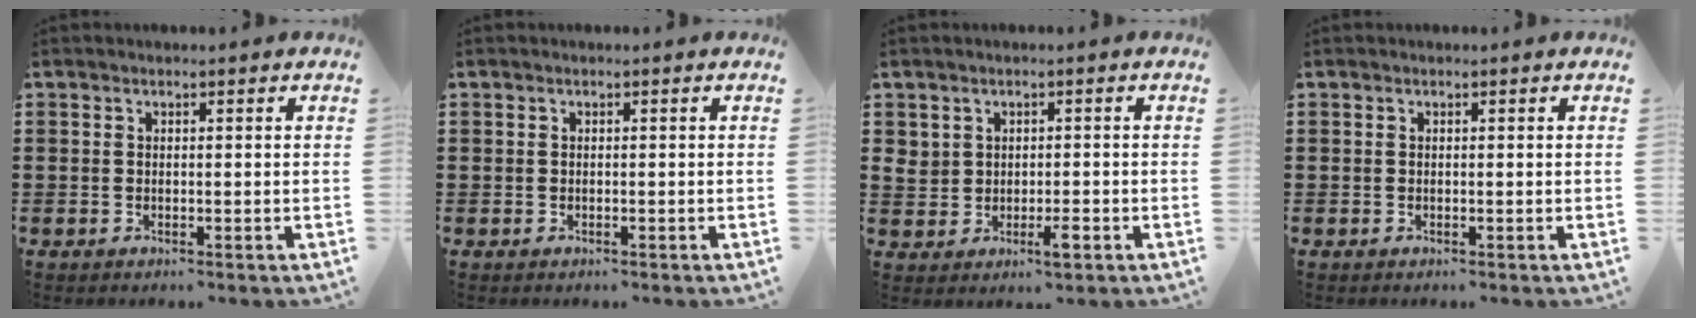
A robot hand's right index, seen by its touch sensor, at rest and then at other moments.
{"total": 0.0}
{"total": 2.8, "force": [-0.3, 2.1, 1.9], "torque": [-0.048, 0.002, -0.008]}
{"total": 0.0}